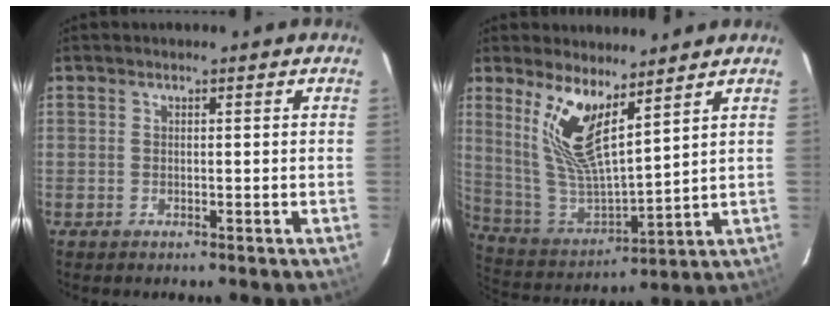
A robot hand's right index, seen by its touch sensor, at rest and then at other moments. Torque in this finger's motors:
{"motor_torque": [0.70, 0.59, 0.33, 0.18]}